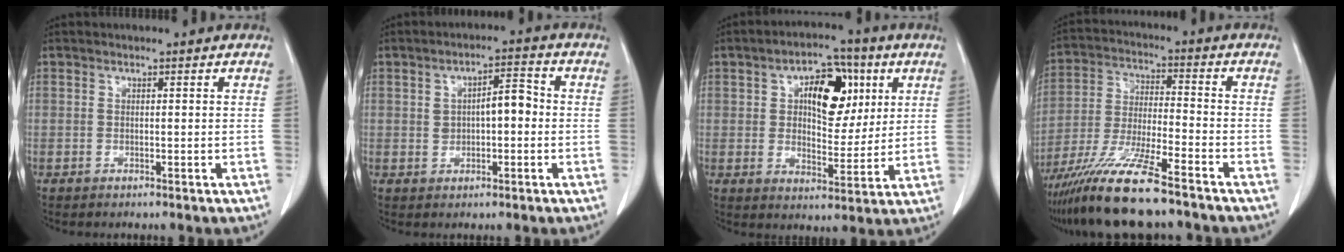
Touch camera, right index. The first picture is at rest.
{"total": 5.4, "force": [0.2, 2.4, 4.8], "torque": [-0.078, 0.024, 0.005]}
{"total": 11.7, "force": [3.9, 6.2, 9.1], "torque": [-0.141, 0.025, 0.066]}
{"total": 14.1, "force": [-10.8, 0.8, 9.0], "torque": [-0.180, -0.033, -0.193]}